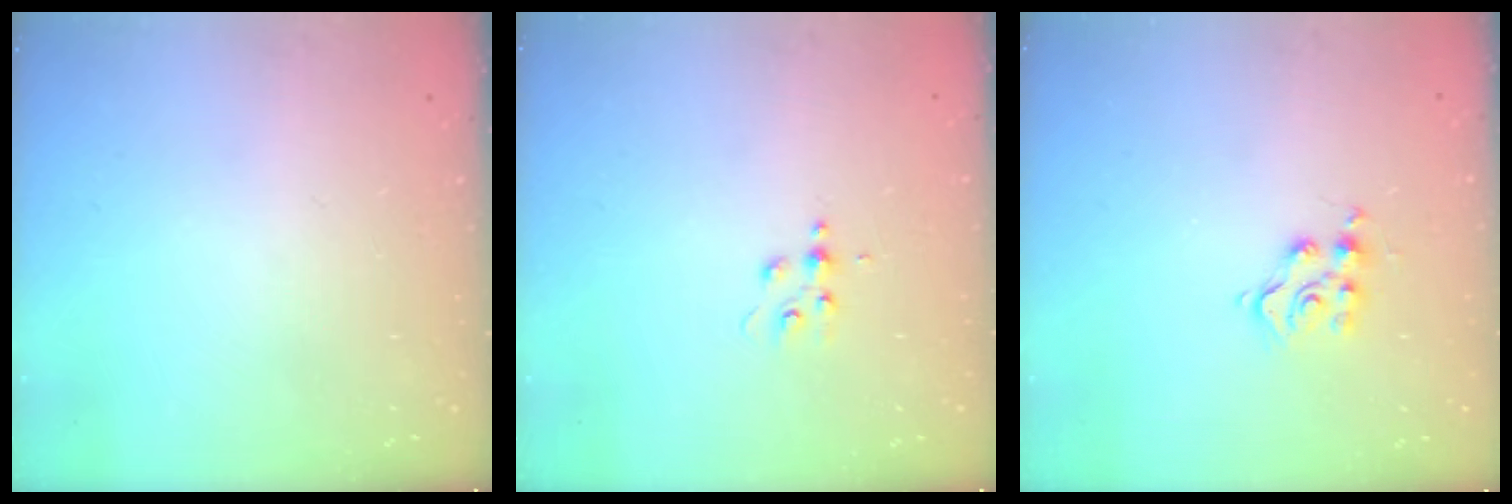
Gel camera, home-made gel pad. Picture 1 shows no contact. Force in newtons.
{"total": 3.5, "press": 3.5, "slide": 0.3}
{"total": 6.0, "press": 6.0, "slide": 0.1}